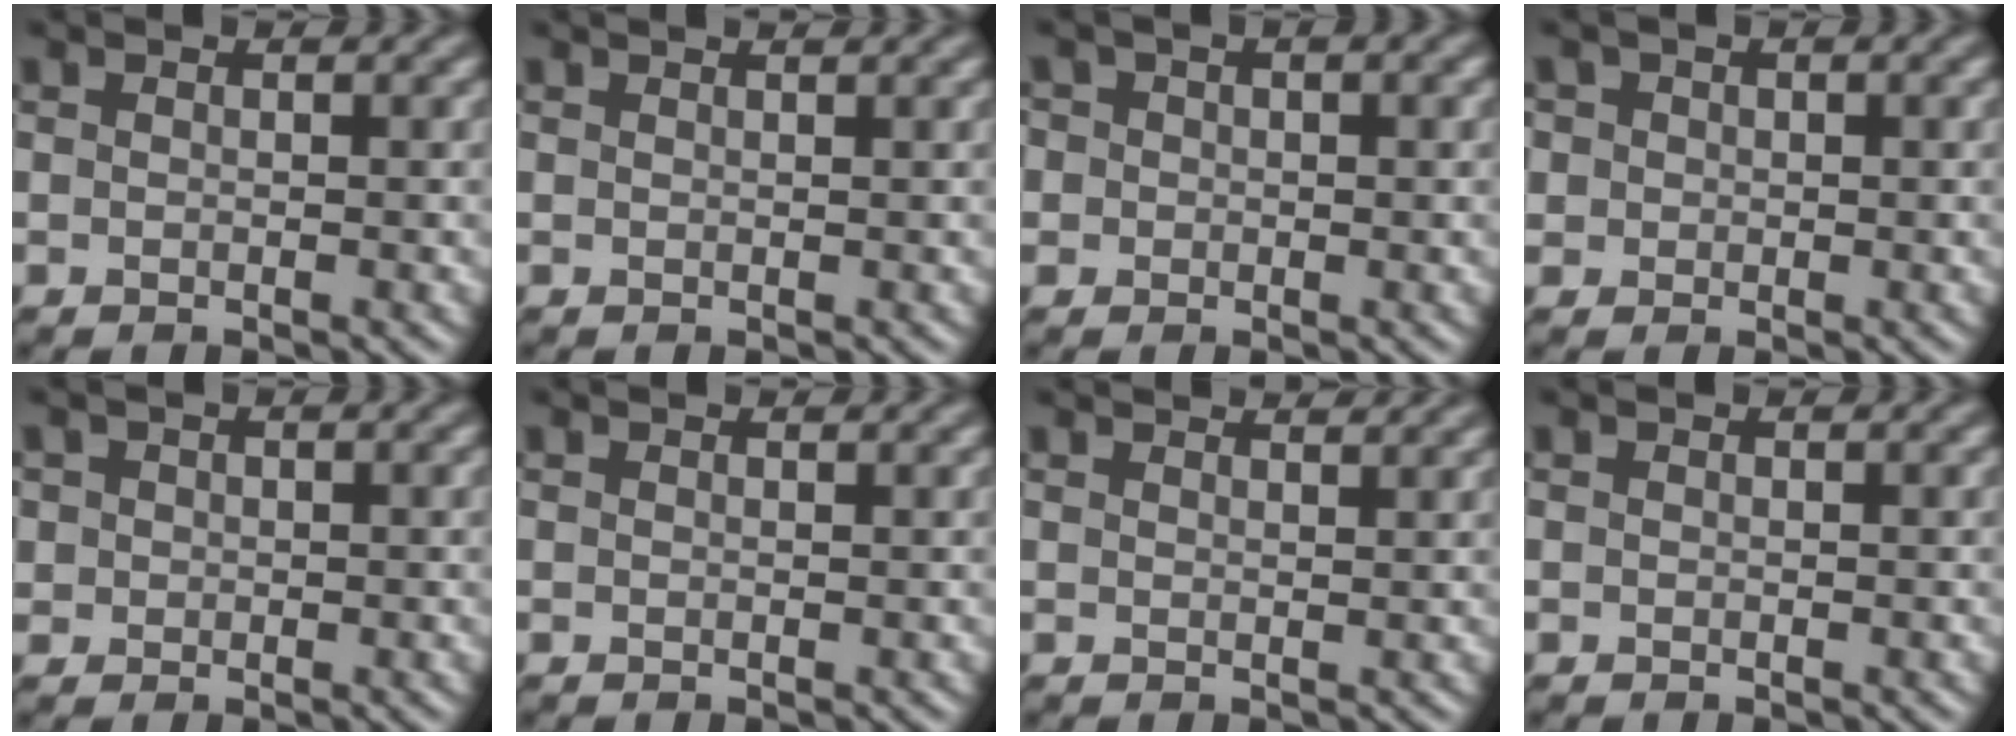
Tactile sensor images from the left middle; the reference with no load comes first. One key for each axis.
{"total": 1.8, "fx": 1.4, "fy": 0.6, "fz": 0.9, "tx": -0.001, "ty": 0.001, "tz": 0.002}
{"total": 2.7, "fx": 1.0, "fy": 2.1, "fz": 1.4, "tx": -0.025, "ty": 0.013, "tz": 0.002}
{"total": 2.7, "fx": 1.1, "fy": 2.2, "fz": 1.1, "tx": -0.023, "ty": 0.010, "tz": 0.016}
{"total": 1.6, "fx": 0.5, "fy": 1.5, "fz": 0.5, "tx": -0.006, "ty": 0.005, "tz": 0.010}
{"total": 0.6, "fx": 0.6, "fy": 0.1, "fz": 0.1, "tx": -0.003, "ty": -0.001, "tz": 0.008}
{"total": 3.0, "fx": 2.7, "fy": 0.7, "fz": 1.1, "tx": -0.001, "ty": 0.008, "tz": 0.017}
{"total": 0.0}